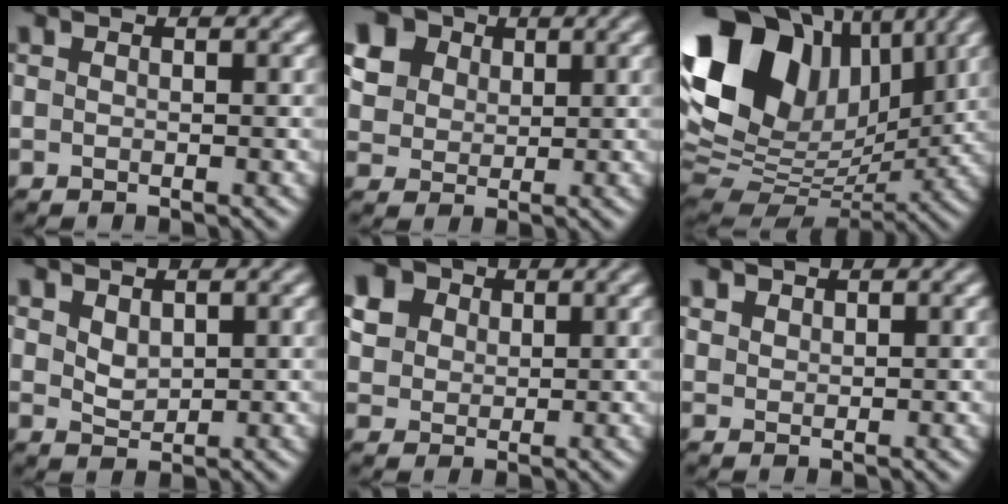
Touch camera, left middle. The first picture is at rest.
{"total": 10.7, "force": [5.0, 8.4, 4.3], "torque": [-0.105, 0.032, 0.080]}
{"total": 16.3, "force": [5.9, 11.3, 10.2], "torque": [-0.214, 0.035, 0.109]}
{"total": 1.3, "force": [0.8, 0.8, 0.7], "torque": [-0.010, 0.004, 0.022]}
{"total": 7.3, "force": [3.4, 5.7, 3.1], "torque": [-0.072, 0.032, 0.052]}
{"total": 1.0, "force": [0.9, 0.2, -0.4], "torque": [0.009, 0.005, 0.022]}